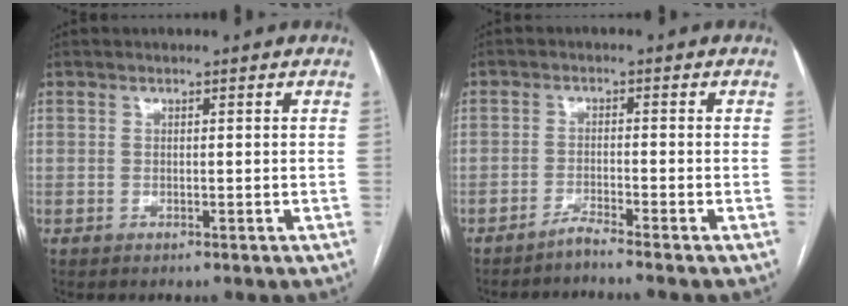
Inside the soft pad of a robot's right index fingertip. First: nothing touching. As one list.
[{"total": 2.8, "force": [-2.4, -1.3, 0.7], "torque": [-0.016, -0.006, -0.046]}]